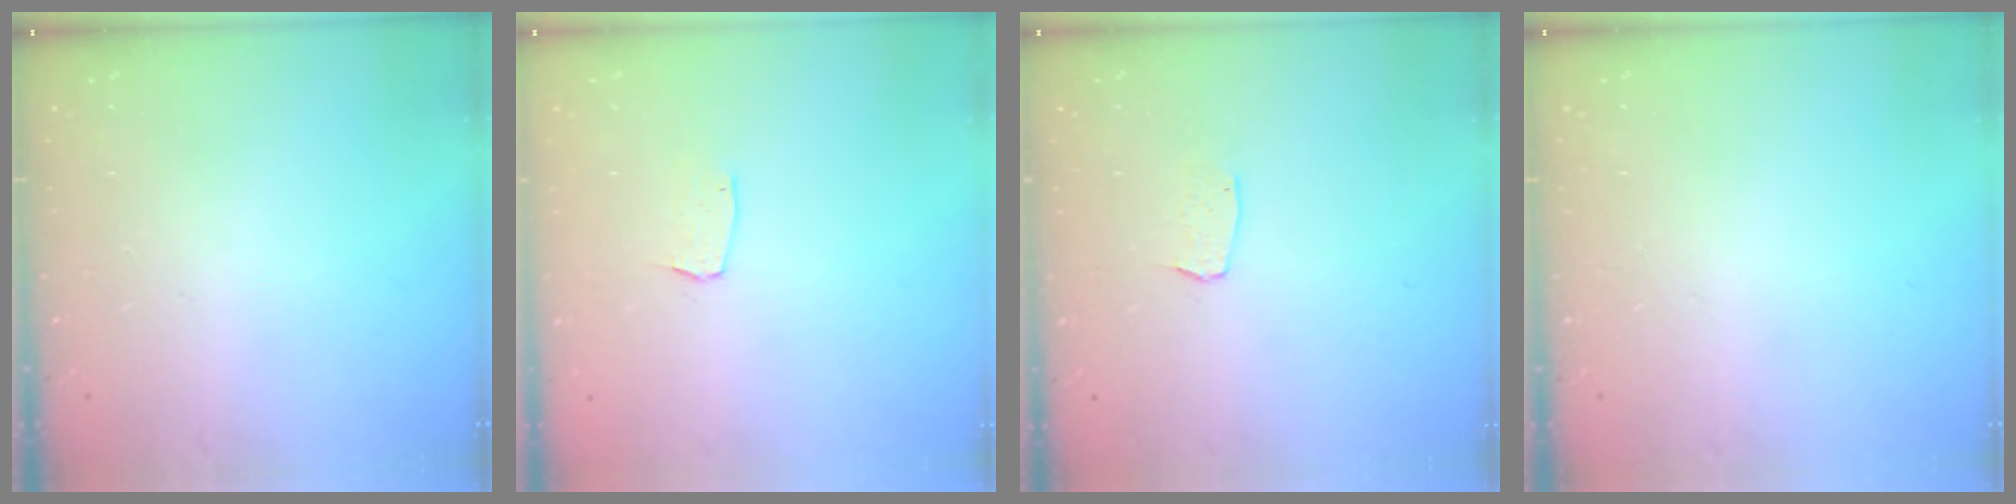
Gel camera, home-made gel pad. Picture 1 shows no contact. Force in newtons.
{"total": 3.6, "press": 3.6, "slide": 0.3}
{"total": 3.0, "press": 3.0, "slide": 0.2}
{"total": 0.0}